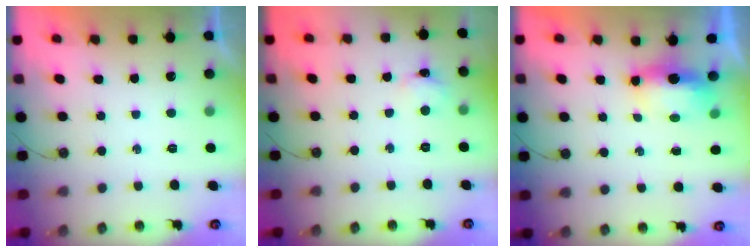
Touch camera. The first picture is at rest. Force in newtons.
{"total": 3.0, "press": 3.0, "slide": 0.4}
{"total": 12.3, "press": 7.4, "slide": 9.8}